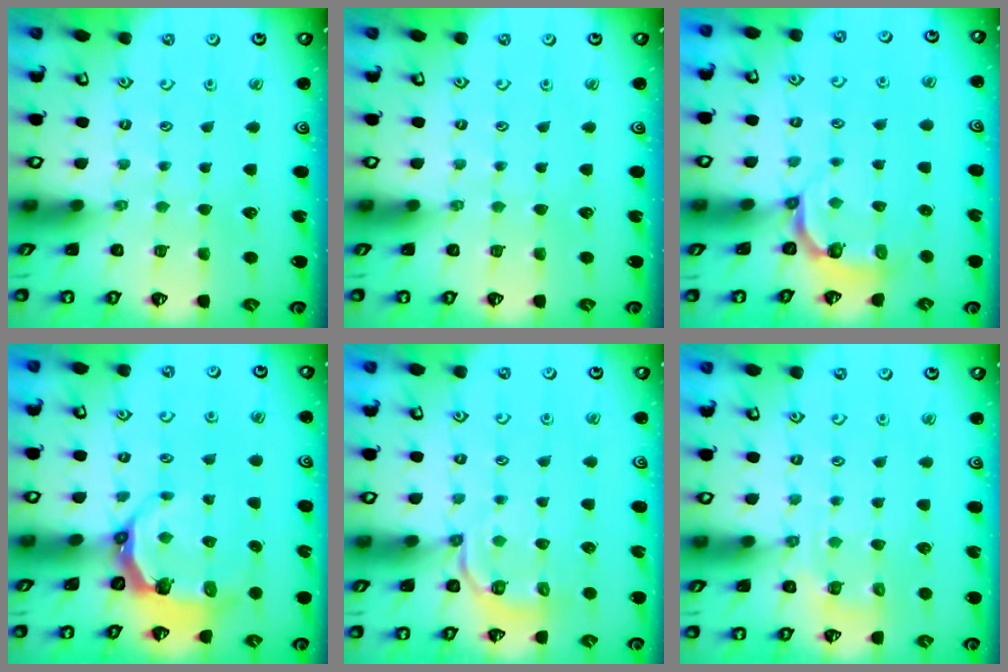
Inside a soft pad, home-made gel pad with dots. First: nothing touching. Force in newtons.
{"total": 0.0}
{"total": 4.9, "press": 3.8, "slide": 3.0}
{"total": 5.2, "press": 3.8, "slide": 3.5}
{"total": 4.2, "press": 3.8, "slide": 1.8}
{"total": 2.9, "press": 2.6, "slide": 1.2}